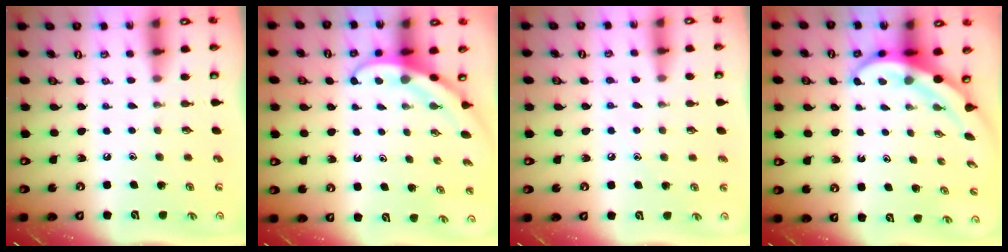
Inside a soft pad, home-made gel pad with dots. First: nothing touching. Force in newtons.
{"total": 3.6, "press": 3.6, "slide": 0.3}
{"total": 3.4, "press": 3.3, "slide": 0.4}
{"total": 4.1, "press": 4.1, "slide": 0.7}